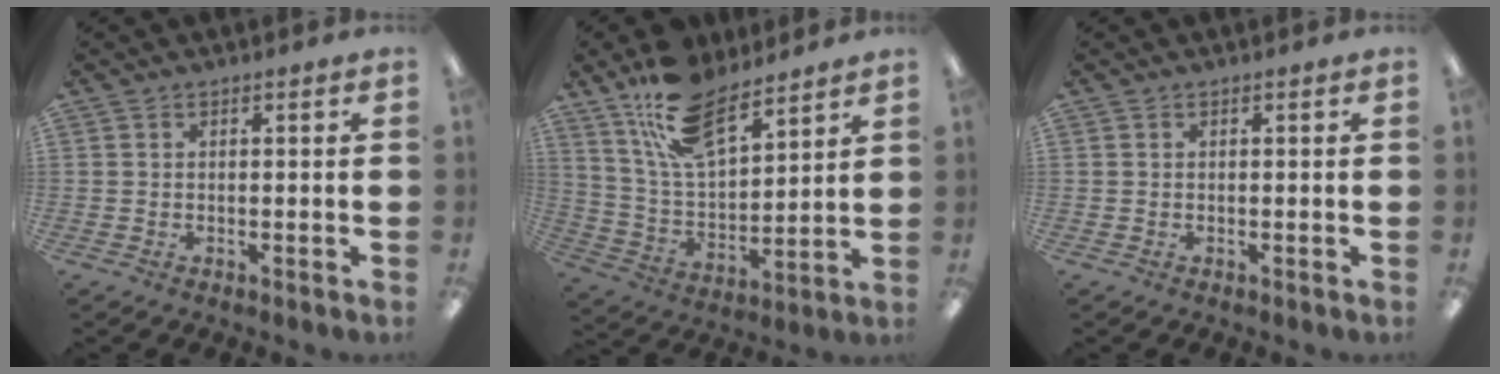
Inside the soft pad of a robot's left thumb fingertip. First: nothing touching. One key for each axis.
{"total": 17.7, "fx": 12.4, "fy": 8.1, "fz": 9.6, "tx": -0.188, "ty": -0.054, "tz": 0.226}
{"total": 0.0}